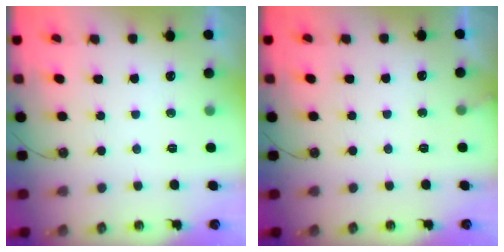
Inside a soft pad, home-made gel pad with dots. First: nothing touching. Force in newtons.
{"total": 2.8, "press": 2.8, "slide": 0.2}